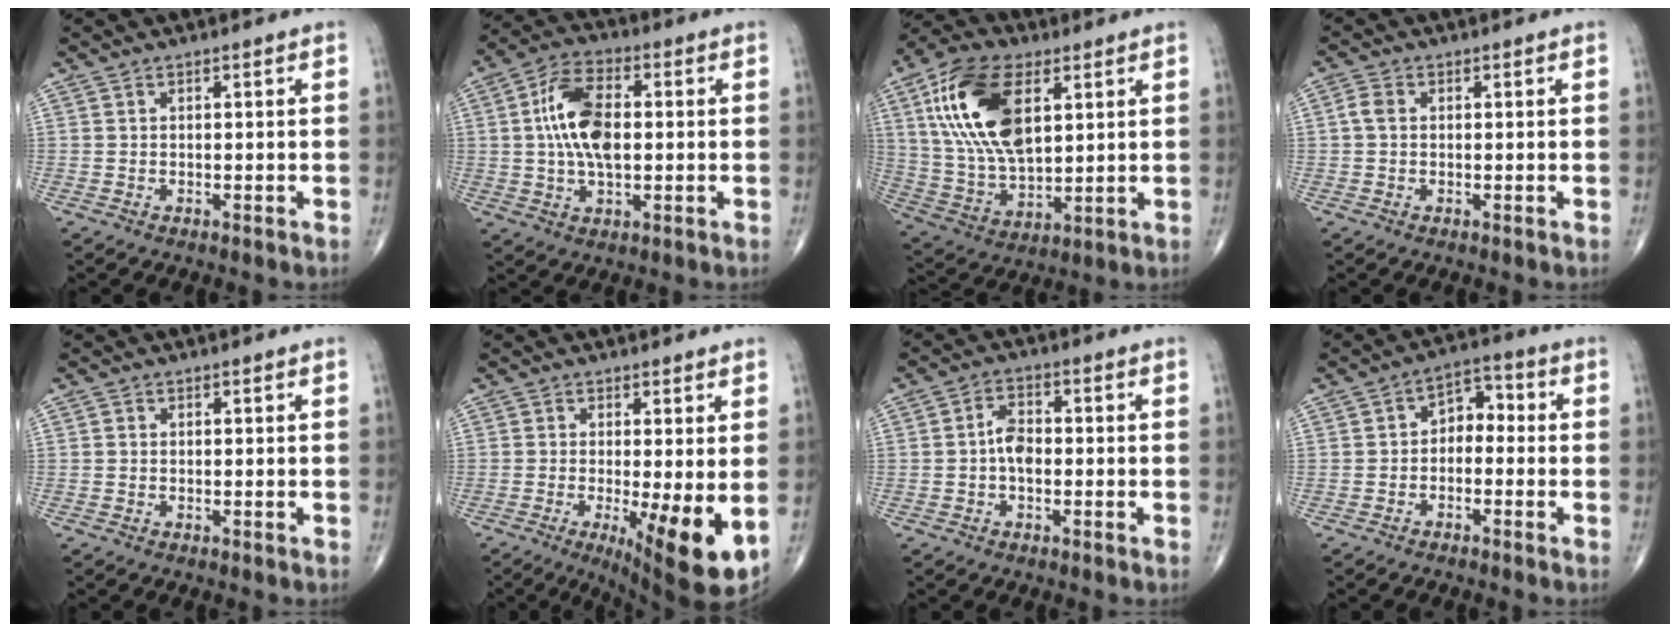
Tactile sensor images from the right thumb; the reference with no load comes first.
{"total": 12.1, "force": [0.8, 6.4, 10.3], "torque": [-0.193, 0.014, 0.011]}
{"total": 19.6, "force": [6.3, 10.2, 15.5], "torque": [-0.295, -0.013, 0.118]}
{"total": 2.2, "force": [0.1, 1.7, 1.5], "torque": [-0.031, 0.006, -0.001]}
{"total": 1.2, "force": [-0.1, 1.0, 0.6], "torque": [-0.006, 0.002, -0.006]}
{"total": 11.1, "force": [-2.4, 2.6, 10.5], "torque": [-0.158, -0.028, -0.031]}
{"total": 4.1, "force": [-0.7, 2.5, 3.2], "torque": [-0.050, 0.015, -0.021]}
{"total": 5.4, "force": [-0.9, 3.8, 3.7], "torque": [-0.030, 0.032, -0.031]}